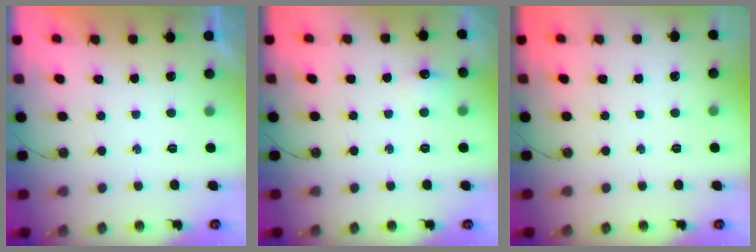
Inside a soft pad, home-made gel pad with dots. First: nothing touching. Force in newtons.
{"total": 5.9, "press": 5.8, "slide": 0.9}
{"total": 0.0}